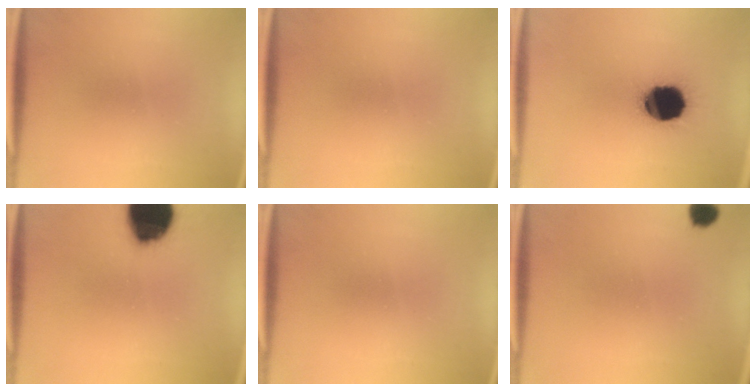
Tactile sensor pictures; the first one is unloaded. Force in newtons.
{"total": 0.0}
{"total": 16.7}
{"total": 18.9}
{"total": 0.0}
{"total": 2.8}